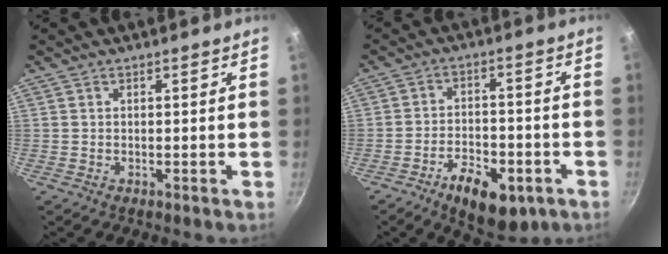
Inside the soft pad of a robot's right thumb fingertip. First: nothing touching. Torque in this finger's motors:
{"motor_torque": [-0.24, 0.47, 0.55, 0.17, 0.13]}